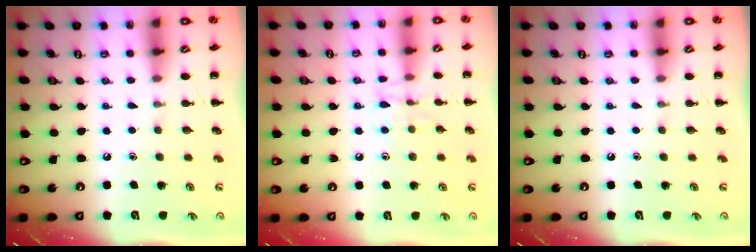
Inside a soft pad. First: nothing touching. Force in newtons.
{"total": 7.0, "press": 6.9, "slide": 1.1}
{"total": 0.0}